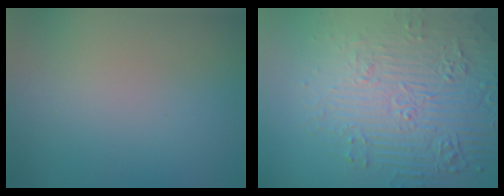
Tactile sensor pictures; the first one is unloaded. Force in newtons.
{"total": 7.5, "press": 5.5, "slide": 5.1}